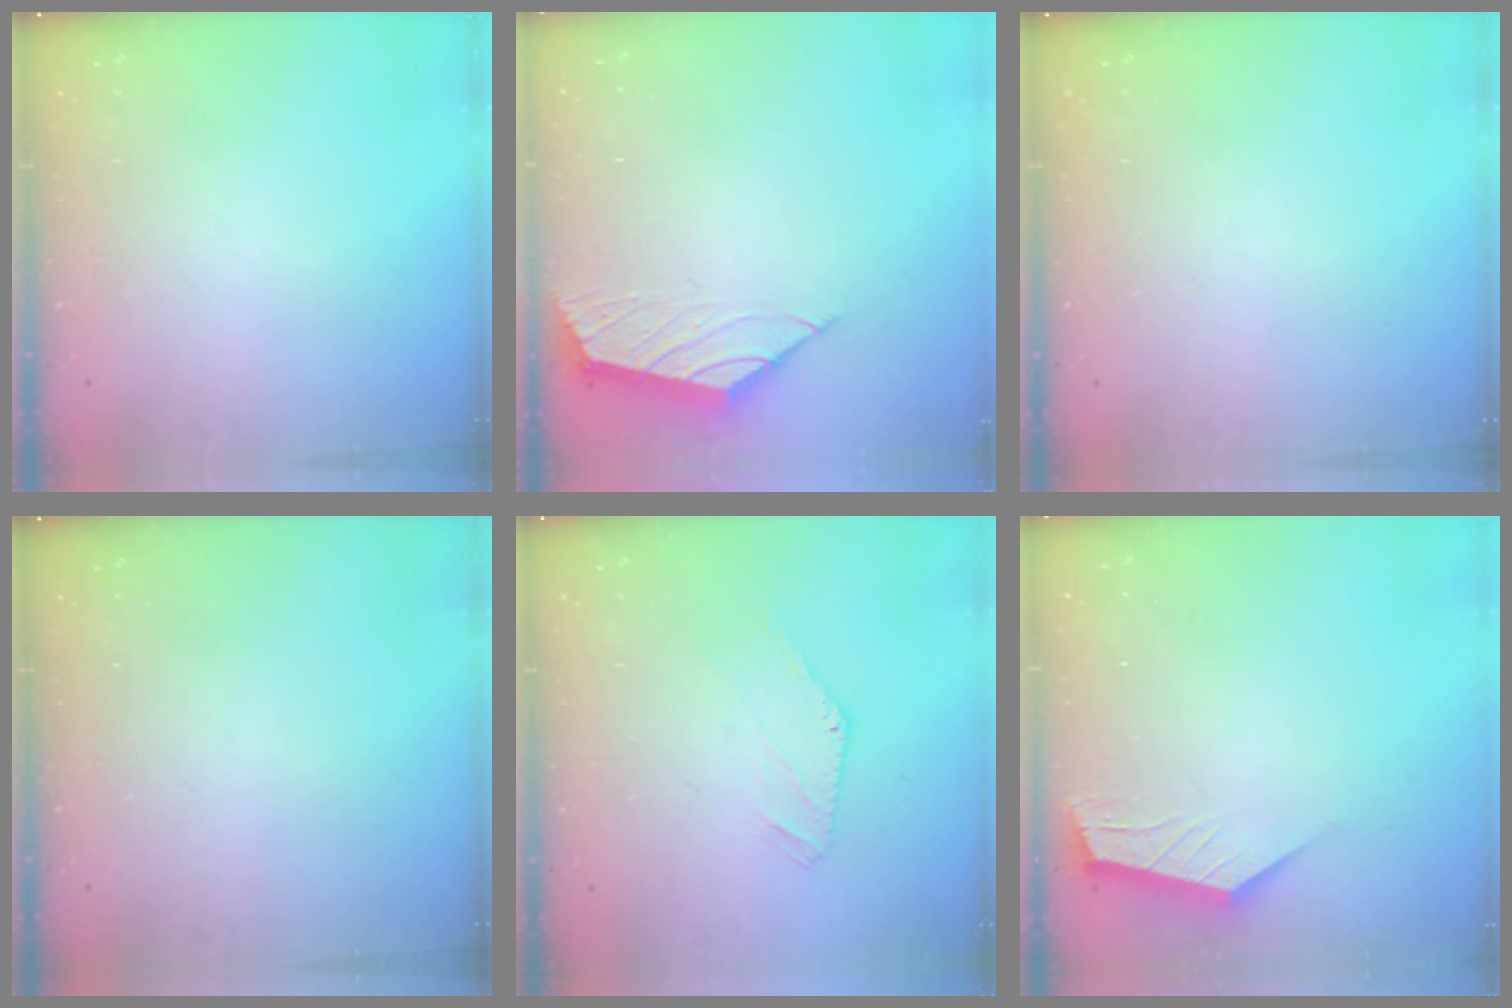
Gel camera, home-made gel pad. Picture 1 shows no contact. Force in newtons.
{"total": 2.1, "press": 2.0, "slide": 0.5}
{"total": 0.0}
{"total": 0.0}
{"total": 3.3, "press": 3.3, "slide": 0.5}
{"total": 2.8, "press": 2.8, "slide": 0.4}